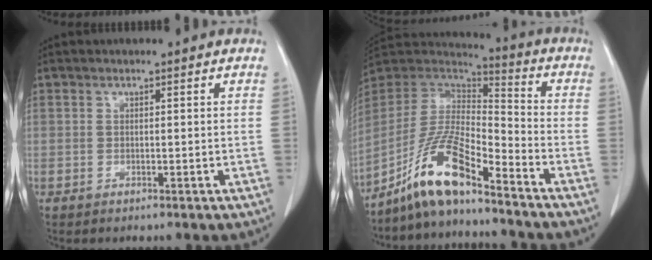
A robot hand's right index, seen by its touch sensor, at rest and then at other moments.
{"total": 12.6, "force": [-9.2, 1.7, 8.5], "torque": [-0.177, 0.007, -0.173]}